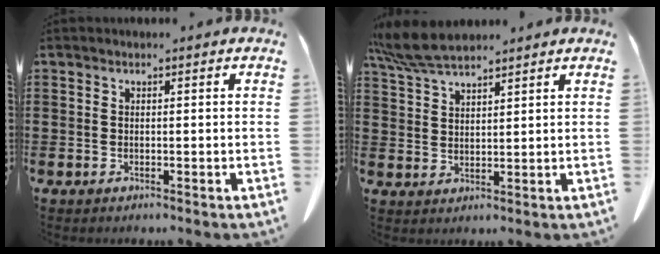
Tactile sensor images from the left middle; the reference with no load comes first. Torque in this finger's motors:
{"motor_torque": [0.66, 0.43, 0.18, 0.07]}